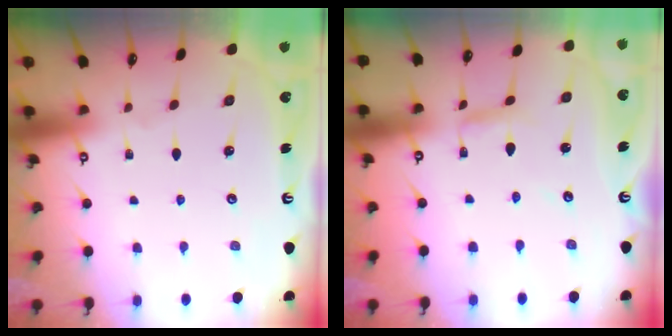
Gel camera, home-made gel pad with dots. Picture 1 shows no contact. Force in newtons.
{"total": 2.2, "press": 2.2, "slide": 0.2}